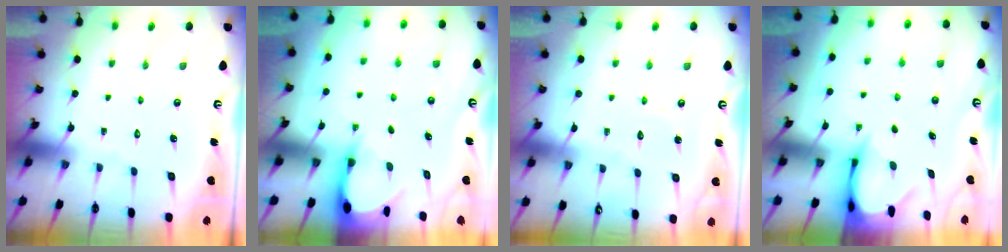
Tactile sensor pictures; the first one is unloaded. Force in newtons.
{"total": 3.0, "press": 3.0, "slide": 0.4}
{"total": 5.6, "press": 5.6, "slide": 0.3}
{"total": 3.5, "press": 3.5, "slide": 0.3}